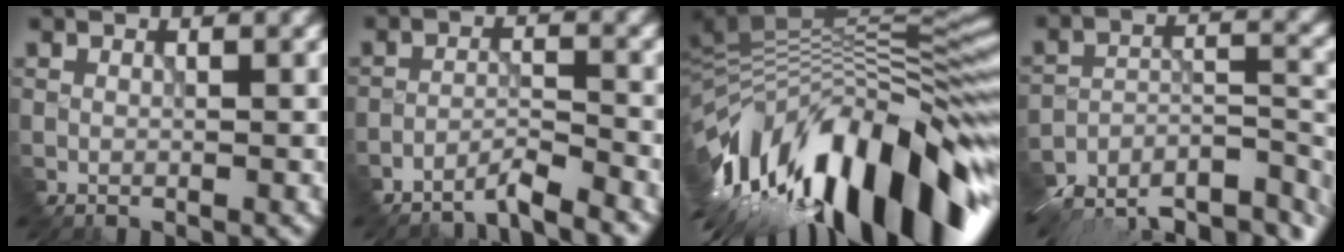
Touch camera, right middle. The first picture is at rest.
{"total": 3.5, "force": [-3.4, -0.7, 0.0], "torque": [-0.008, 0.008, -0.052]}
{"total": 15.7, "force": [-6.5, 5.4, 13.3], "torque": [-0.225, 0.005, -0.091]}
{"total": 12.2, "force": [-11.1, 3.6, 3.3], "torque": [-0.078, -0.002, -0.126]}